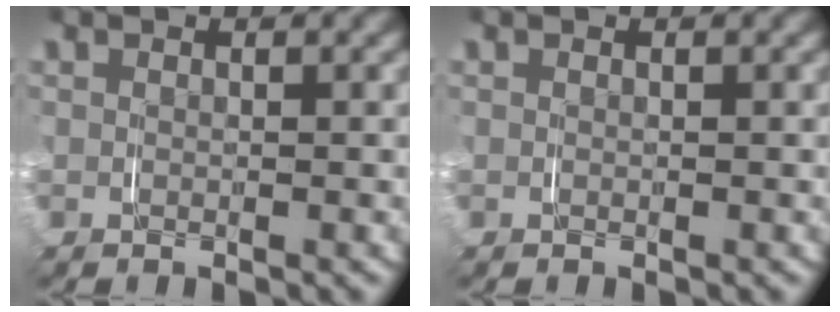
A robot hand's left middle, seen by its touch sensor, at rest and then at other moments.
{"total": 0.0}